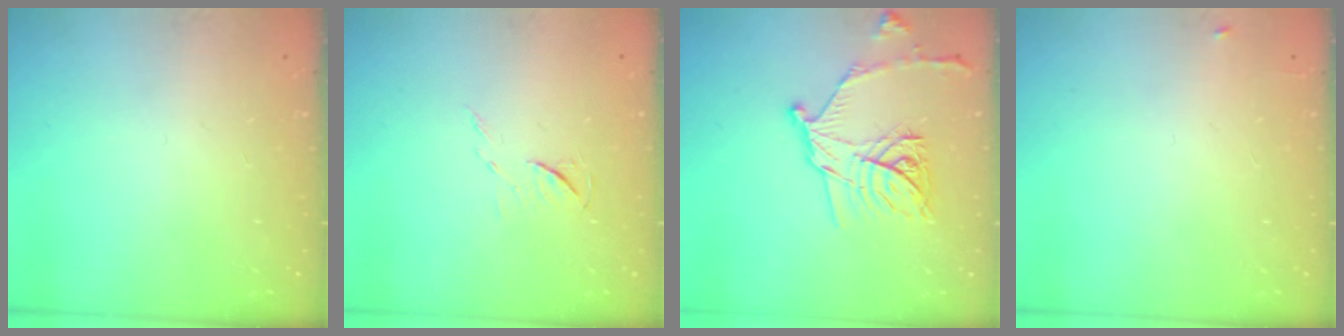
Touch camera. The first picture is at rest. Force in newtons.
{"total": 4.9, "press": 4.9, "slide": 0.5}
{"total": 16.7, "press": 16.6, "slide": 0.6}
{"total": 3.9, "press": 3.9, "slide": 0.5}